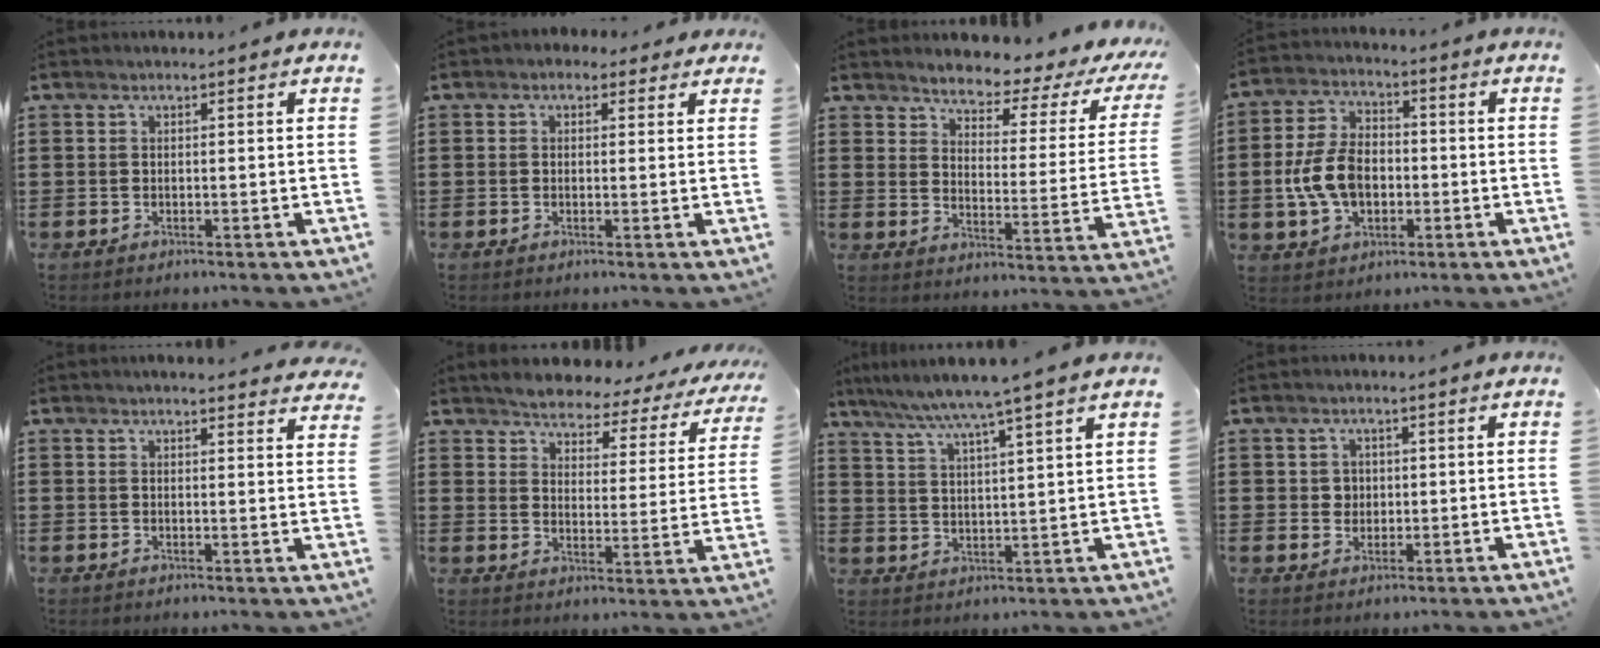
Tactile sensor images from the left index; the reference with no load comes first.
{"total": 1.4, "force": [0.5, 1.3, 0.5], "torque": [-0.014, 0.007, 0.008]}
{"total": 2.9, "force": [2.7, 0.5, 0.9], "torque": [-0.031, -0.031, 0.033]}
{"total": 9.0, "force": [-1.5, 6.0, 6.5], "torque": [-0.160, 0.007, -0.034]}
{"total": 2.4, "force": [2.3, -0.2, 0.4], "torque": [-0.006, -0.012, 0.043]}
{"total": 3.3, "force": [3.2, 0.5, 0.4], "torque": [-0.032, -0.028, 0.048]}
{"total": 6.0, "force": [4.9, -1.4, 3.2], "torque": [-0.080, -0.028, 0.080]}
{"total": 2.3, "force": [0.5, 2.2, 0.6], "torque": [-0.022, 0.011, 0.006]}